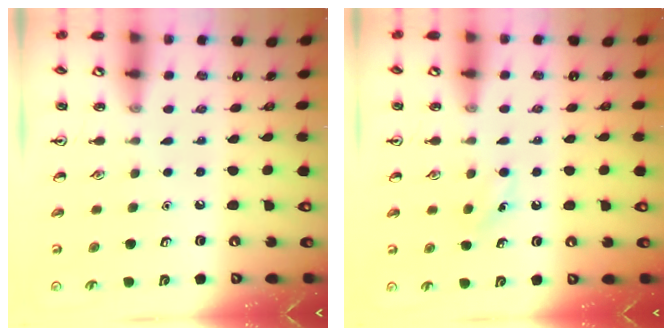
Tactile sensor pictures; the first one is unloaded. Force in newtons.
{"total": 4.8, "press": 4.5, "slide": 1.5}